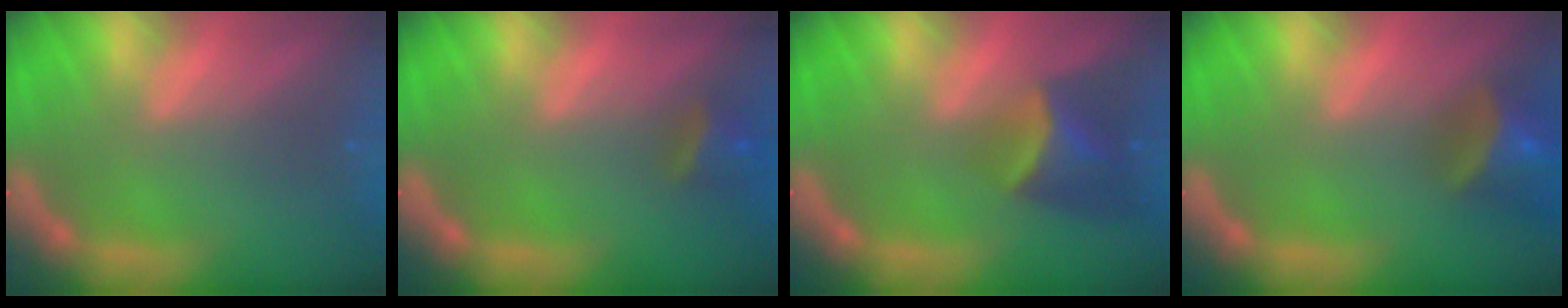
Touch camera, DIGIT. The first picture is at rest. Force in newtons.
{"total": 2.9}
{"total": 5.5}
{"total": 5.9}